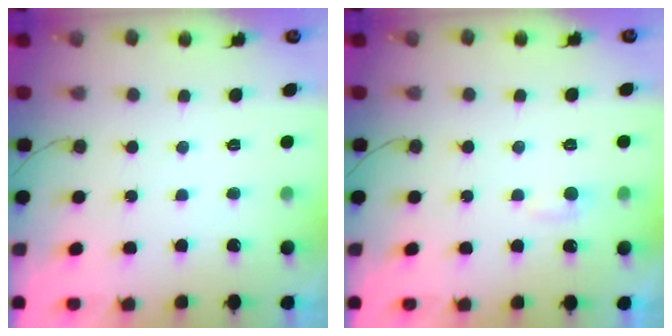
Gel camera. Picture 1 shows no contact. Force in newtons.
{"total": 3.5, "press": 3.5, "slide": 0.4}